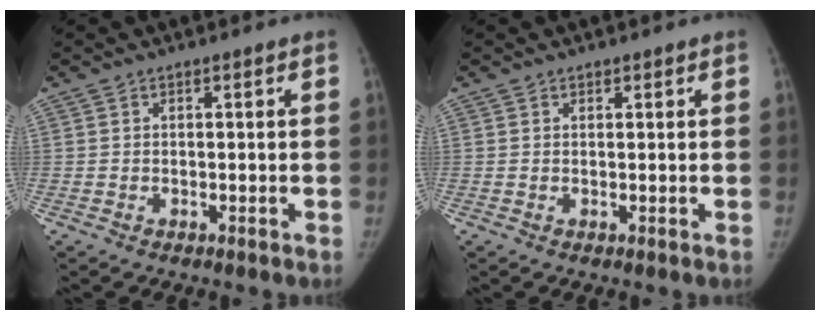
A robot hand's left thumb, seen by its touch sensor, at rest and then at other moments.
{"total": 0.5, "force": [0.4, 0.3, 0.1], "torque": [-0.002, -0.003, 0.005]}